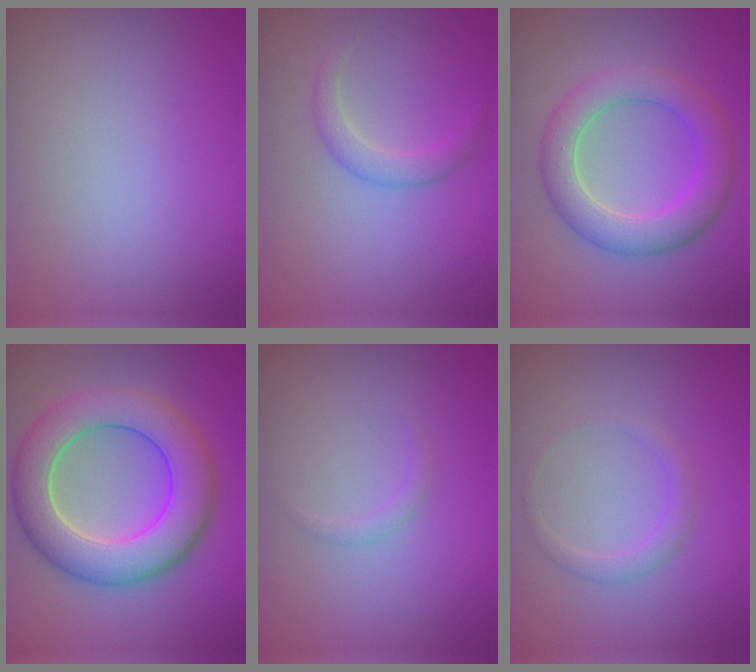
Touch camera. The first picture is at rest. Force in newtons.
{"total": 1.9, "press": 1.9, "slide": 0.2}
{"total": 5.5, "press": 5.5, "slide": 0.2}
{"total": 8.9, "press": 8.8, "slide": 0.6}
{"total": 0.7, "press": 0.7, "slide": 0.1}
{"total": 1.5, "press": 1.5, "slide": 0.1}